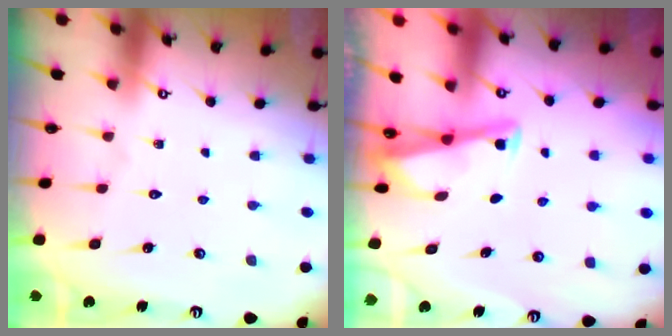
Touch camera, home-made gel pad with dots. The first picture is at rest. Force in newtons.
{"total": 3.0, "press": 3.0, "slide": 0.3}